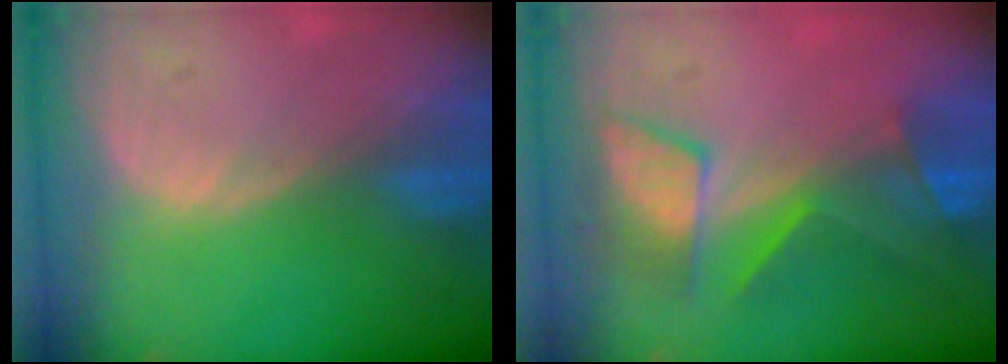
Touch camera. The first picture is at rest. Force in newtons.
{"total": 7.5, "press": 7.4, "slide": 1.5}